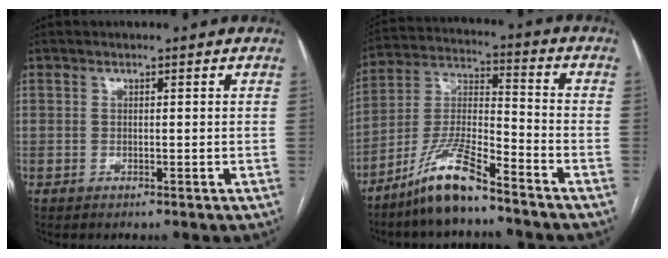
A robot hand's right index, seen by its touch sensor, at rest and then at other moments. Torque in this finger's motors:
{"motor_torque": [0.72, -0.50, 0.31, 0.07]}